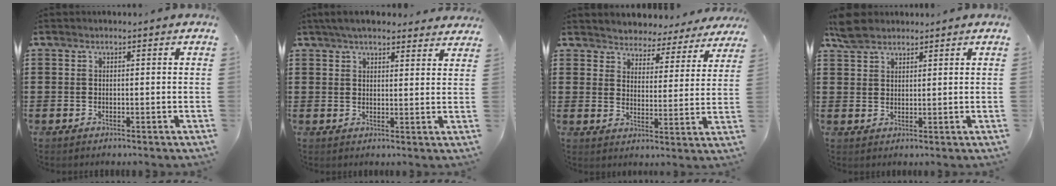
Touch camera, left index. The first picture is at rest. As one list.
[{"total": 4.5, "force": [4.0, 0.8, 1.7], "torque": [-0.043, -0.005, 0.075]}, {"total": 4.1, "force": [4.0, 0.3, -0.7], "torque": [-0.012, -0.036, 0.066]}, {"total": 4.3, "force": [3.5, 1.9, 1.6], "torque": [-0.042, 0.005, 0.068]}]